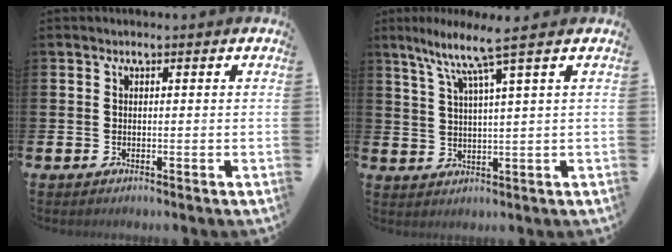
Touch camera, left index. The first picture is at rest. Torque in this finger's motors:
{"motor_torque": [1.22, -0.80, 0.50, 0.13]}